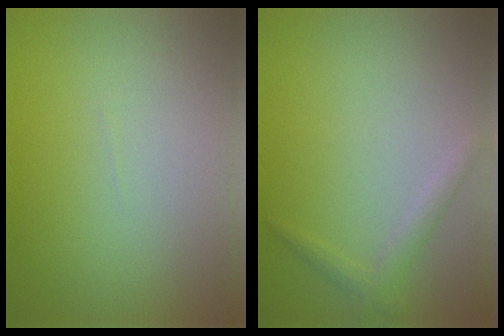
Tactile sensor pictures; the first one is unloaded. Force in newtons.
{"total": 1.5, "press": 1.5, "slide": 0.1}